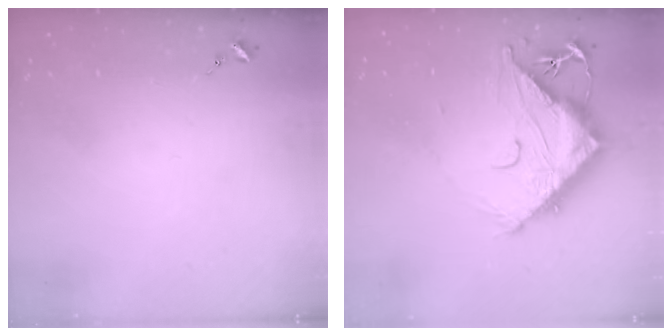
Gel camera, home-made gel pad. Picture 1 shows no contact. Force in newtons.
{"total": 15.7, "press": 15.6, "slide": 1.4}